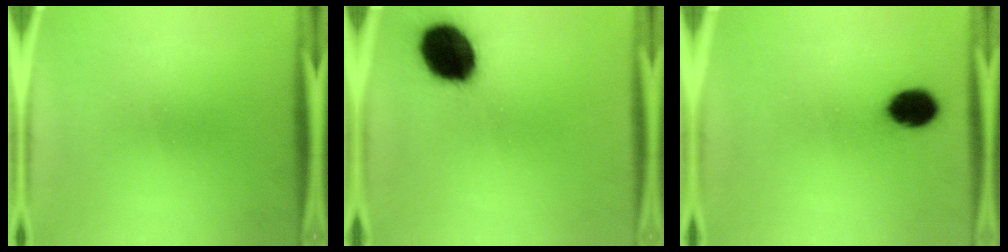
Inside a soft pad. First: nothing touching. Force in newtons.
{"total": 16.0}
{"total": 7.9}